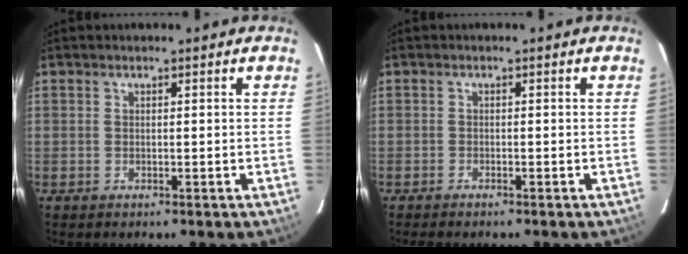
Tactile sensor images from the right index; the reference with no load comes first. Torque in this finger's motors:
{"motor_torque": [0.00, -0.09, 0.11, 0.02]}